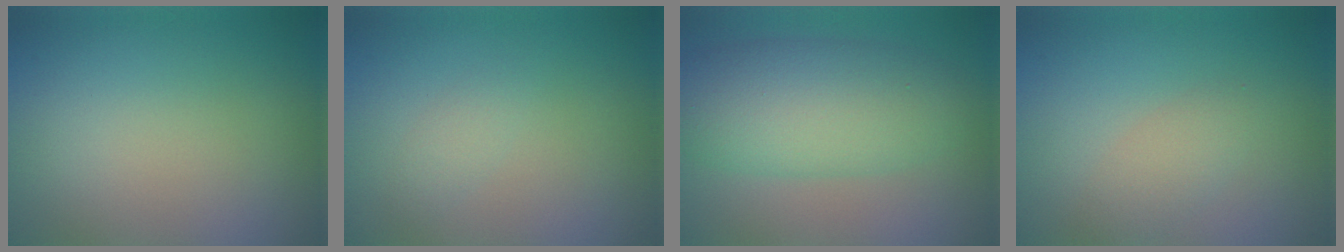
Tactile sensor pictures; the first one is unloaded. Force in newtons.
{"total": 1.2, "press": 1.2, "slide": 0.0}
{"total": 7.2, "press": 7.2, "slide": 0.2}
{"total": 2.0, "press": 2.0, "slide": 0.1}